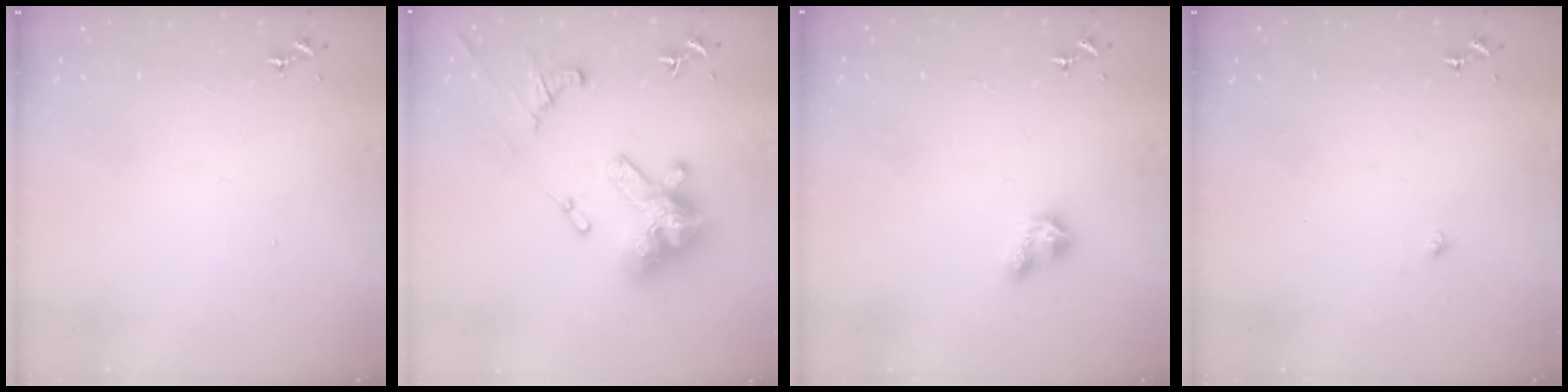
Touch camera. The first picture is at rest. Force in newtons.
{"total": 19.4, "press": 19.3, "slide": 1.9}
{"total": 4.5, "press": 4.4, "slide": 0.6}
{"total": 1.4, "press": 1.4, "slide": 0.2}